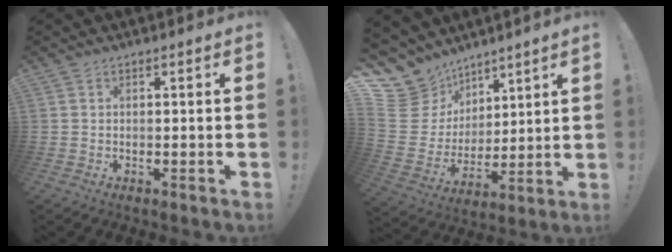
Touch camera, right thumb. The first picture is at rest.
{"total": 14.3, "force": [9.2, 10.4, 3.4], "torque": [-0.072, -0.070, 0.195]}